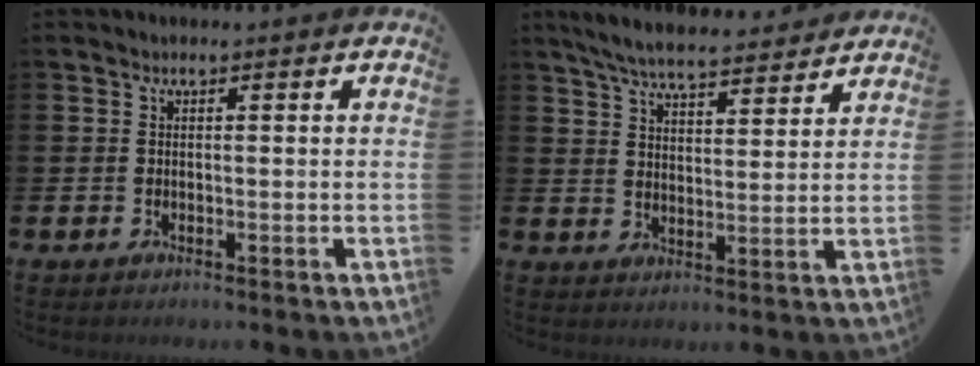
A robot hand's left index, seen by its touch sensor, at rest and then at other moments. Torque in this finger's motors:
{"motor_torque": [1.00, -1.14, 0.20, 0.10]}